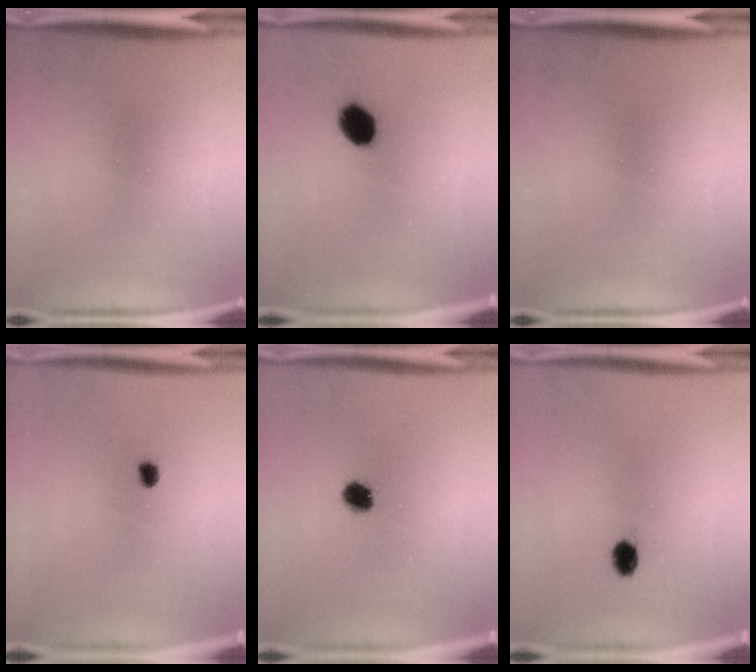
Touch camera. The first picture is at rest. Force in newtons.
{"total": 6.7}
{"total": 0.0}
{"total": 1.7}
{"total": 4.5}
{"total": 2.9}